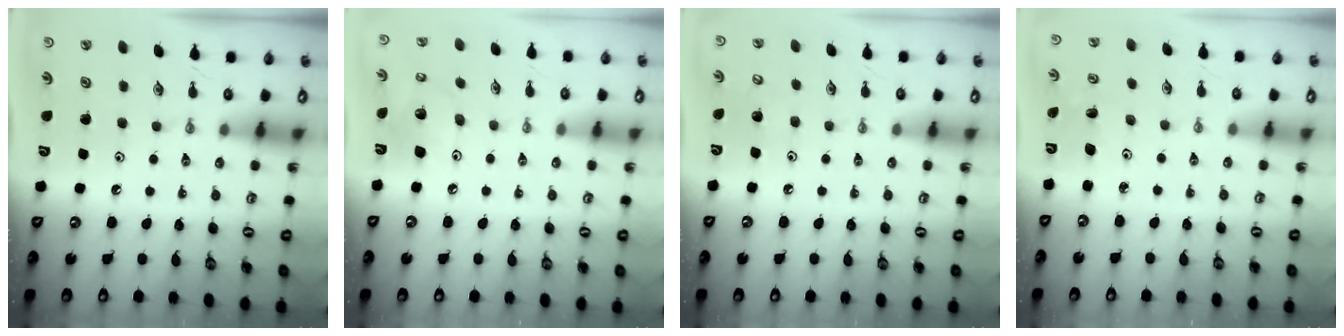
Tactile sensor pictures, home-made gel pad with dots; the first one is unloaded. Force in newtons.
{"total": 9.3, "press": 9.2, "slide": 1.6}
{"total": 4.5, "press": 4.4, "slide": 0.4}
{"total": 3.0, "press": 3.0, "slide": 0.2}